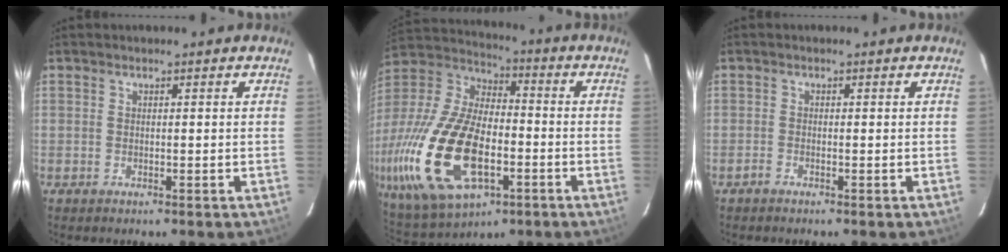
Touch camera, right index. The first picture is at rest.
{"total": 28.5, "force": [-8.8, 14.7, 22.9], "torque": [-0.512, -0.044, -0.148]}
{"total": 0.8, "force": [-0.8, 0.2, 0.3], "torque": [-0.011, 0.001, -0.019]}